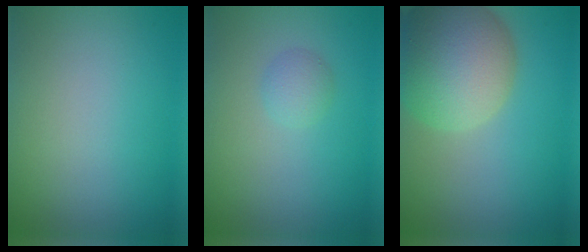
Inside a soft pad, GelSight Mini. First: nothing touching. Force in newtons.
{"total": 1.4, "press": 1.4, "slide": 0.0}
{"total": 10.6, "press": 10.5, "slide": 0.8}